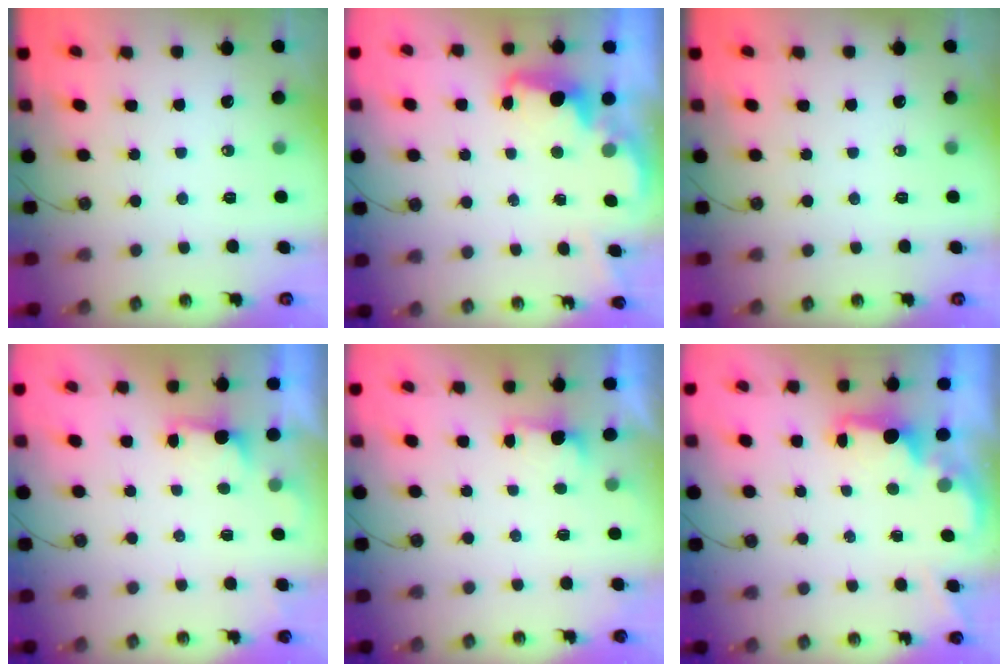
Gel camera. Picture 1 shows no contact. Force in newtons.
{"total": 2.5, "press": 2.5, "slide": 0.5}
{"total": 0.0}
{"total": 2.0, "press": 1.8, "slide": 0.9}
{"total": 1.1, "press": 0.8, "slide": 0.7}
{"total": 1.7, "press": 1.5, "slide": 0.7}